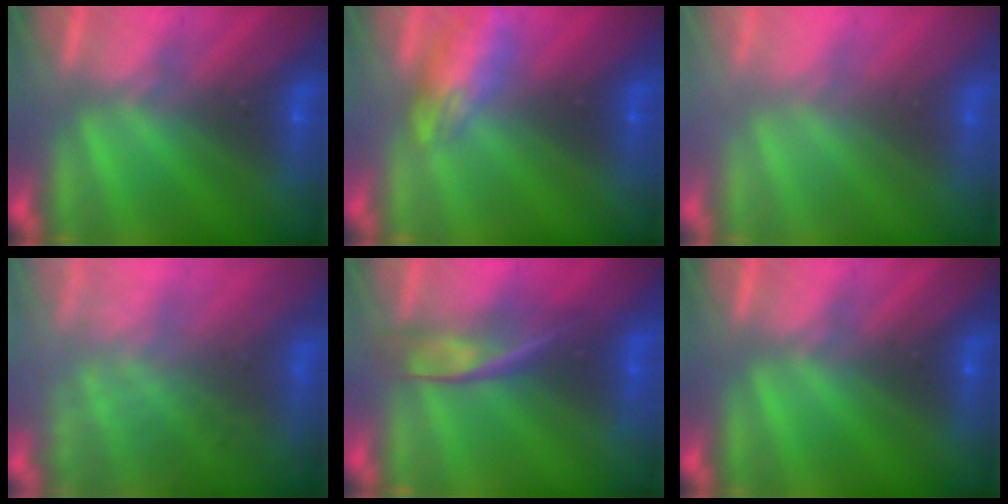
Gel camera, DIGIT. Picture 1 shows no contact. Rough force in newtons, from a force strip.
{"total": 2.4}
{"total": 2.9}
{"total": 7.9}
{"total": 2.4}
{"total": 0.0}